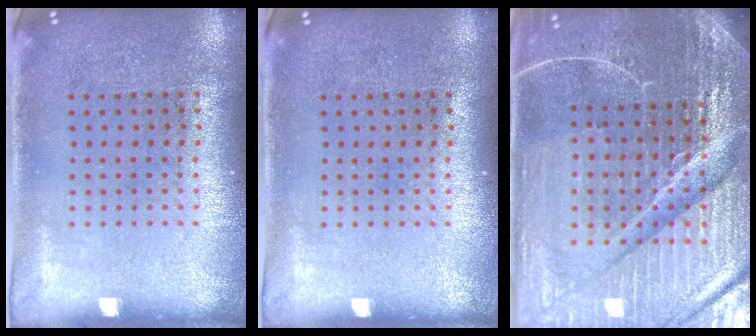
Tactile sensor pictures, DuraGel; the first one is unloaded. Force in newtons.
{"total": 0.0}
{"total": 6.6, "press": 5.8, "slide": 3.1}